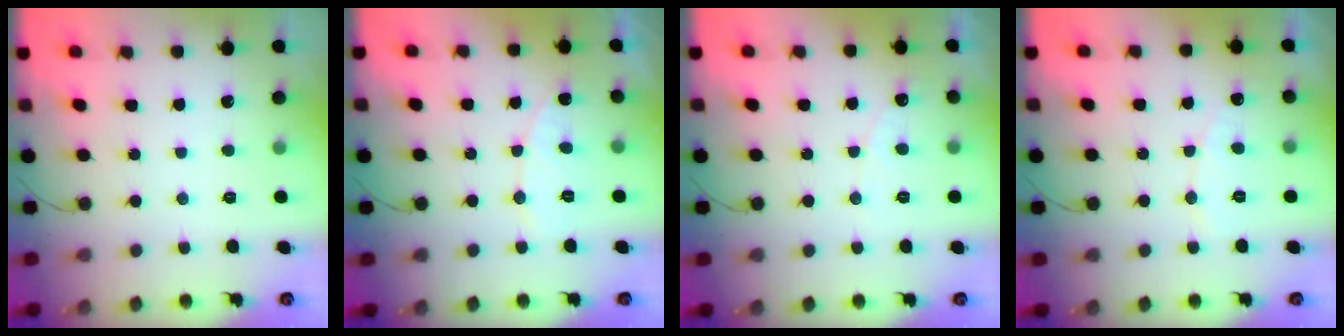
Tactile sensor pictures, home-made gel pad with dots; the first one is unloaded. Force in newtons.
{"total": 6.3, "press": 6.3, "slide": 0.5}
{"total": 2.9, "press": 2.9, "slide": 0.2}
{"total": 4.4, "press": 4.3, "slide": 0.4}